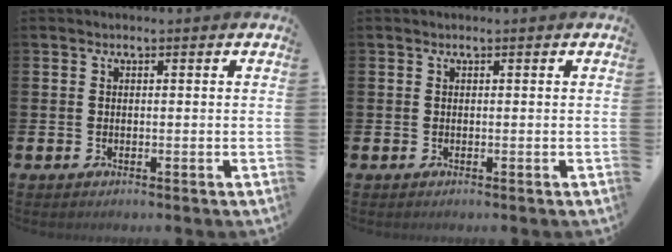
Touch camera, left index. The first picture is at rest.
{"total": 0.0}